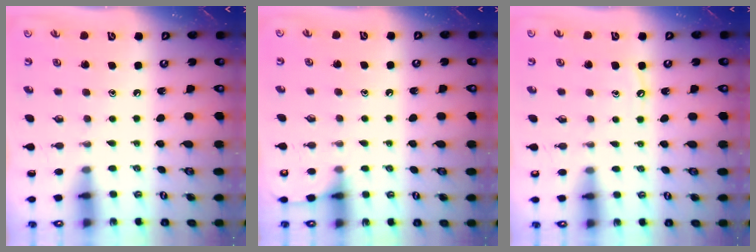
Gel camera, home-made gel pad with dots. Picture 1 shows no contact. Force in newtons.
{"total": 5.0, "press": 5.0, "slide": 0.7}
{"total": 4.9, "press": 4.9, "slide": 0.6}